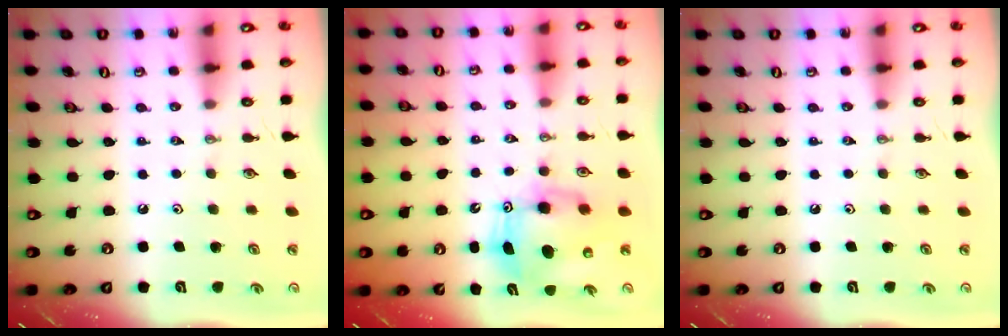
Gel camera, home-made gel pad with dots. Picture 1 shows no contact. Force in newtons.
{"total": 9.3, "press": 9.1, "slide": 2.0}
{"total": 0.0}